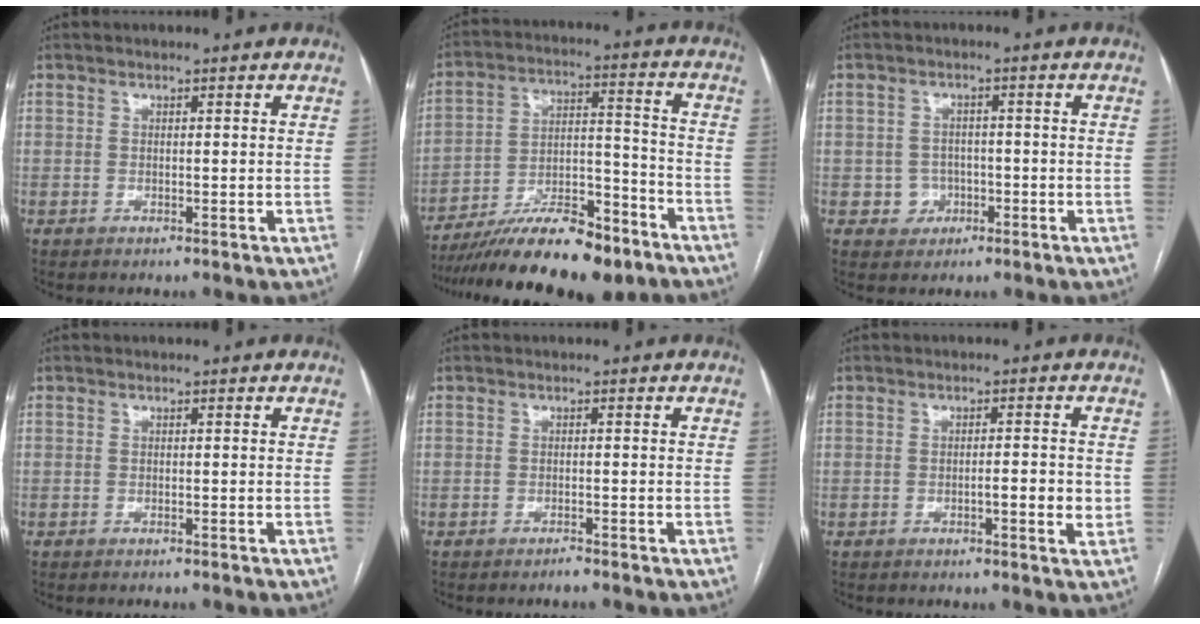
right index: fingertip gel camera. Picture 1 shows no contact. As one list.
[{"total": 18.5, "force": [-14.6, 4.4, 10.5], "torque": [-0.160, 0.015, -0.245]}, {"total": 3.3, "force": [-1.1, 3.1, 0.4], "torque": [0.005, 0.011, -0.012]}, {"total": 1.0, "force": [-0.9, 0.1, 0.4], "torque": [-0.009, -0.002, -0.011]}, {"total": 1.2, "force": [-1.1, 0.0, 0.5], "torque": [-0.010, -0.001, -0.018]}, {"total": 3.6, "force": [-0.9, 0.6, 3.5], "torque": [-0.053, 0.001, -0.012]}]